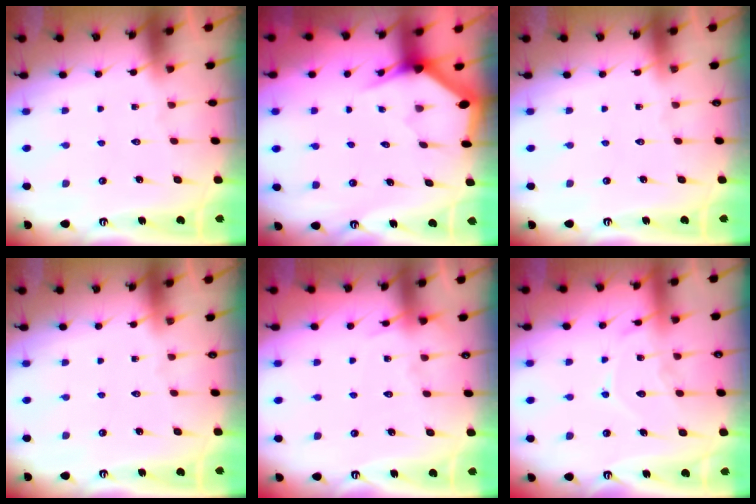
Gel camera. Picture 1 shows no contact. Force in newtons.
{"total": 3.1, "press": 3.1, "slide": 0.1}
{"total": 0.0}
{"total": 0.0}
{"total": 3.8, "press": 3.8, "slide": 0.6}
{"total": 12.0, "press": 12.0, "slide": 1.0}